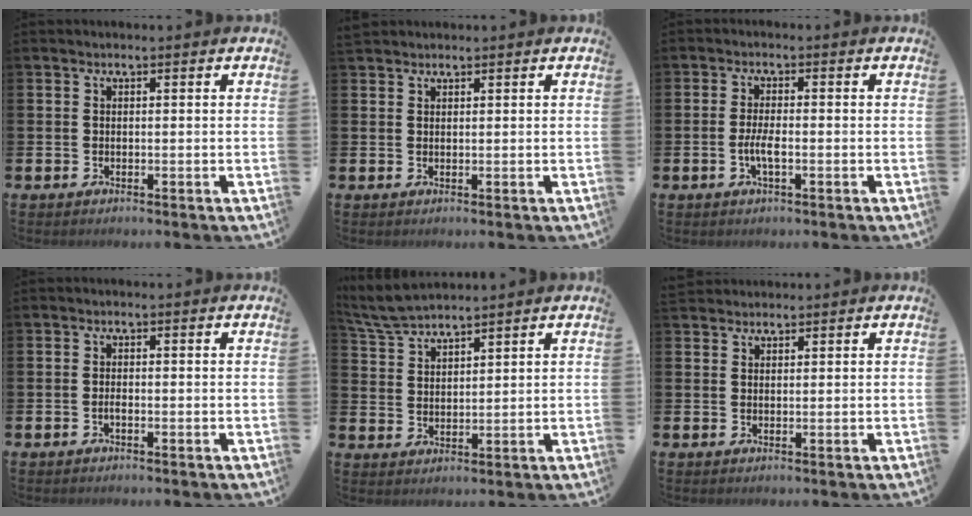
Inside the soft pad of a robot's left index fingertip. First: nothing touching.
{"total": 1.3, "force": [1.2, 0.4, -0.1], "torque": [0.007, 0.000, 0.022]}
{"total": 2.7, "force": [-0.8, 0.7, 2.5], "torque": [-0.038, -0.001, -0.016]}
{"total": 0.7, "force": [-0.4, 0.2, 0.6], "torque": [-0.014, -0.003, -0.006]}
{"total": 5.2, "force": [5.1, 0.5, 1.2], "torque": [-0.046, -0.016, 0.094]}
{"total": 1.7, "force": [1.6, 0.6, -0.1], "torque": [0.007, -0.002, 0.030]}